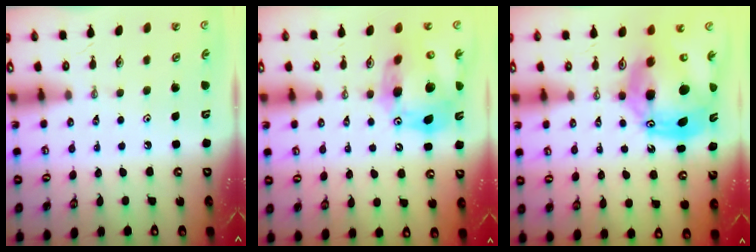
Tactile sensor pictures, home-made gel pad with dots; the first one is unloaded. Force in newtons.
{"total": 17.4, "press": 17.2, "slide": 2.7}
{"total": 19.1, "press": 19.1, "slide": 1.3}